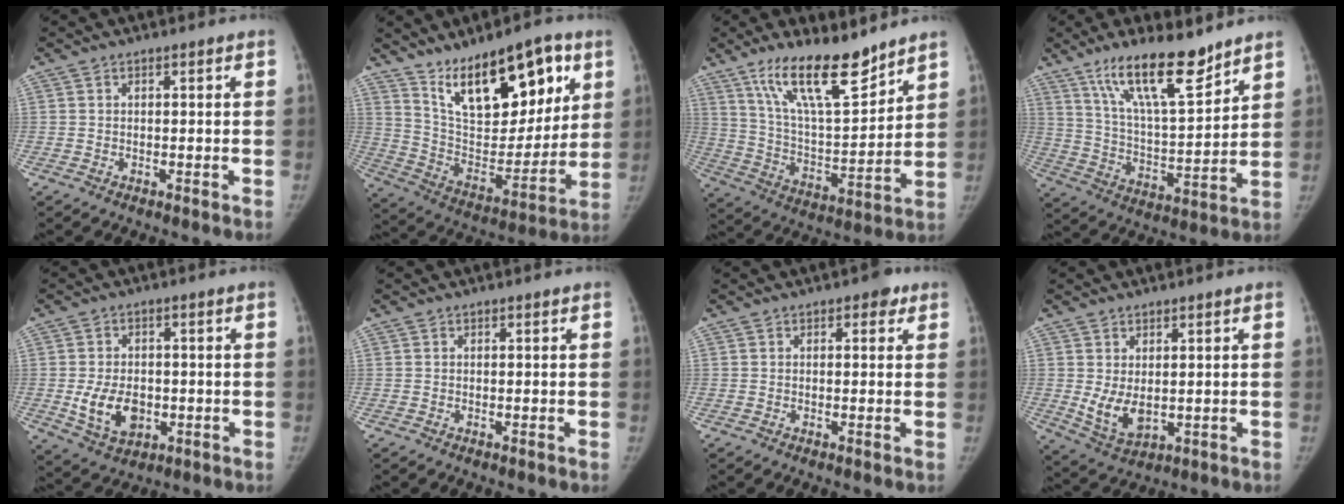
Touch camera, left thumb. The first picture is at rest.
{"total": 23.0, "force": [12.7, 10.1, 16.3], "torque": [-0.210, -0.054, 0.228]}
{"total": 17.6, "force": [12.7, 5.0, 11.2], "torque": [-0.161, -0.077, 0.233]}
{"total": 16.7, "force": [11.8, 4.3, 11.1], "torque": [-0.167, -0.071, 0.216]}
{"total": 8.8, "force": [-1.5, 6.1, 6.1], "torque": [-0.090, -0.003, -0.014]}
{"total": 0.0}
{"total": 2.2, "force": [1.0, 1.4, 1.3], "torque": [-0.002, 0.000, 0.008]}
{"total": 6.4, "force": [0.5, 3.7, 5.2], "torque": [-0.086, -0.015, 0.026]}